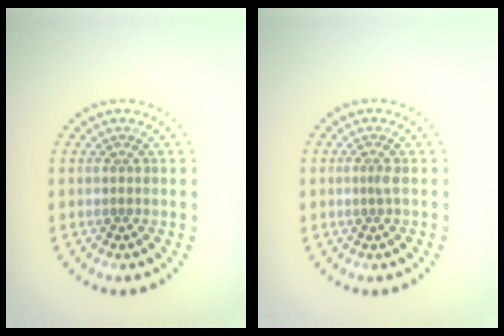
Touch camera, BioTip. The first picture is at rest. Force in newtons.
{"total": 0.8, "press": 0.5, "slide": 0.6}